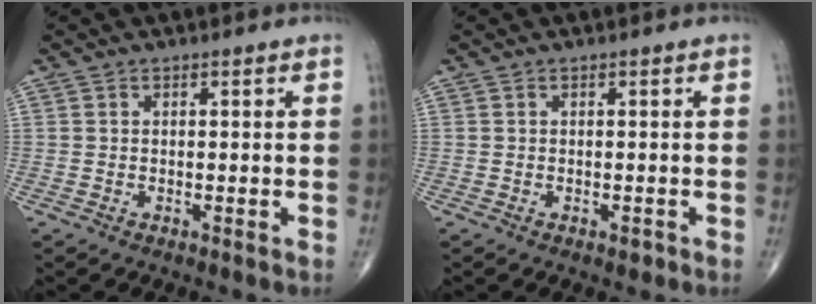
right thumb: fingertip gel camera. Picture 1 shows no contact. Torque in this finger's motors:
{"motor_torque": [0.04, -0.21, 0.18, 0.07, 0.01]}